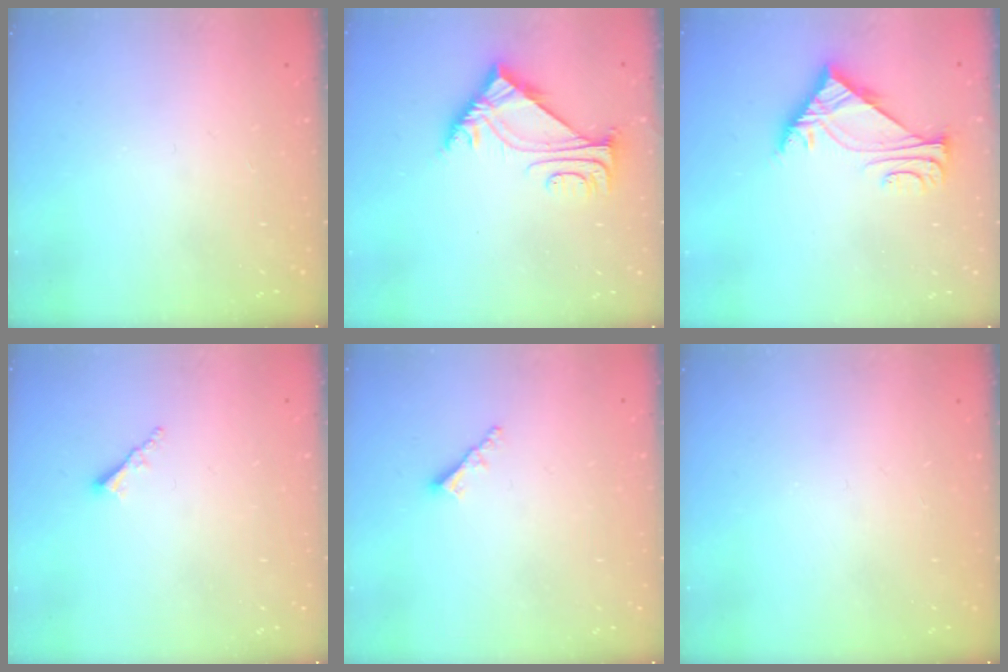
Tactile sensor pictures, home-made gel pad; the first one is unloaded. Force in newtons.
{"total": 6.2, "press": 6.2, "slide": 0.2}
{"total": 6.4, "press": 6.4, "slide": 0.8}
{"total": 1.7, "press": 1.7, "slide": 0.2}
{"total": 2.3, "press": 2.3, "slide": 0.3}
{"total": 0.0}